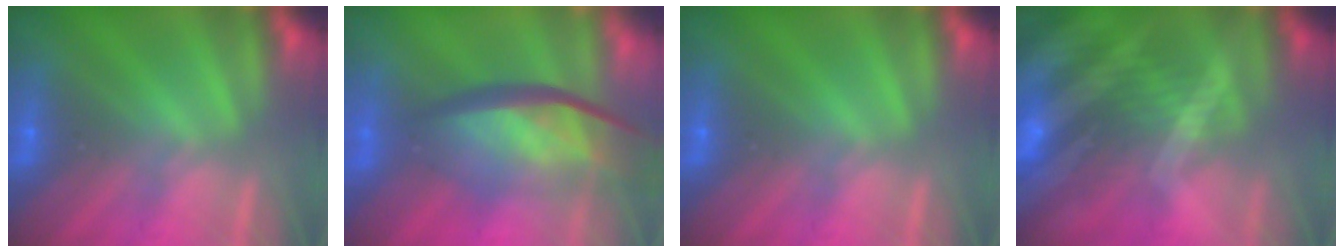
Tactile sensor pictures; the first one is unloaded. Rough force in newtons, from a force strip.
{"total": 7.6}
{"total": 0.0}
{"total": 9.6}